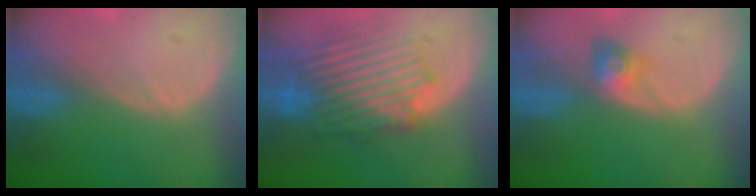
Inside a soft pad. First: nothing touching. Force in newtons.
{"total": 10.0, "press": 9.1, "slide": 4.0}
{"total": 3.1, "press": 2.8, "slide": 1.4}